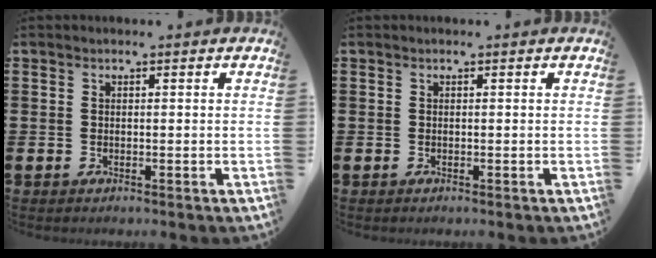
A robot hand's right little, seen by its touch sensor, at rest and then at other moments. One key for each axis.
{"total": 0.0}